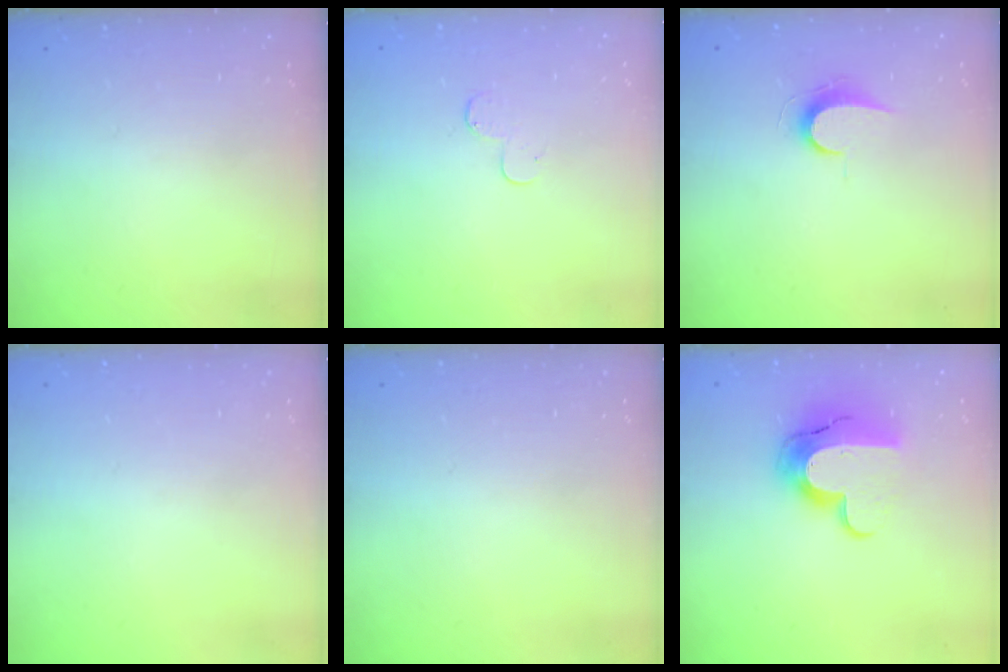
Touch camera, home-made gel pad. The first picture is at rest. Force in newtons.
{"total": 3.7, "press": 3.7, "slide": 0.3}
{"total": 5.9, "press": 5.9, "slide": 0.6}
{"total": 0.0}
{"total": 0.0}
{"total": 13.0, "press": 13.0, "slide": 1.0}